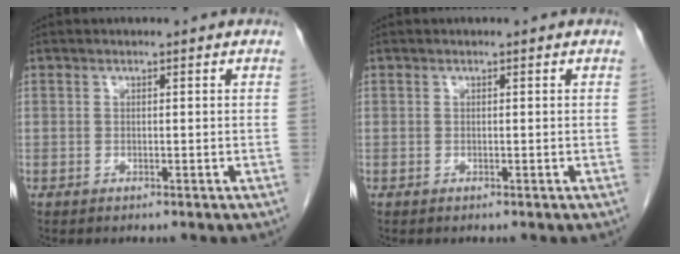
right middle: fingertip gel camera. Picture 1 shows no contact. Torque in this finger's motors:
{"motor_torque": [0.23, -0.17, 0.09, 0.01]}